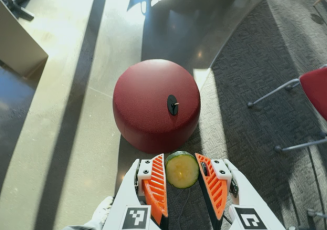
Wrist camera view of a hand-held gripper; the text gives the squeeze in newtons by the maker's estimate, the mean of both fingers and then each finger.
{"total": 6.8, "left": 6.5, "right": 7.1}